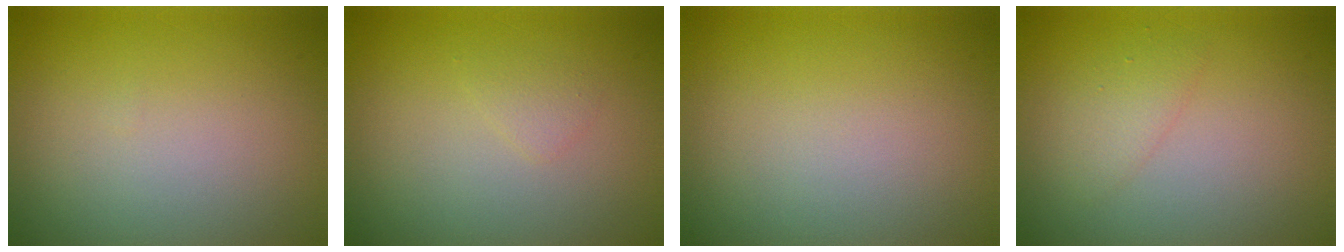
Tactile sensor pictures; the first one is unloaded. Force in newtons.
{"total": 0.8, "press": 0.8, "slide": 0.1}
{"total": 0.0}
{"total": 1.4, "press": 1.4, "slide": 0.2}